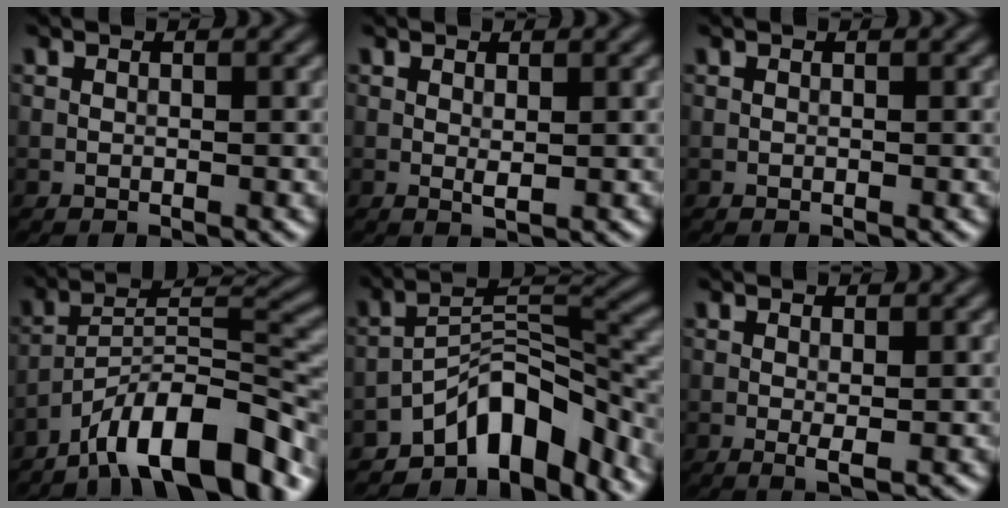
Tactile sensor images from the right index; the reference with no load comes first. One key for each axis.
{"total": 0.8, "fx": 0.3, "fy": 0.2, "fz": 0.8, "tx": -0.016, "ty": -0.004, "tz": 0.005}
{"total": 0.0}
{"total": 11.7, "fx": -8.4, "fy": 3.0, "fz": 7.6, "tx": -0.112, "ty": 0.021, "tz": -0.154}
{"total": 8.7, "fx": -6.4, "fy": 3.3, "fz": 4.9, "tx": -0.051, "ty": 0.009, "tz": -0.117}
{"total": 1.2, "fx": 0.0, "fy": 0.2, "fz": 1.2, "tx": -0.021, "ty": -0.004, "tz": -0.001}